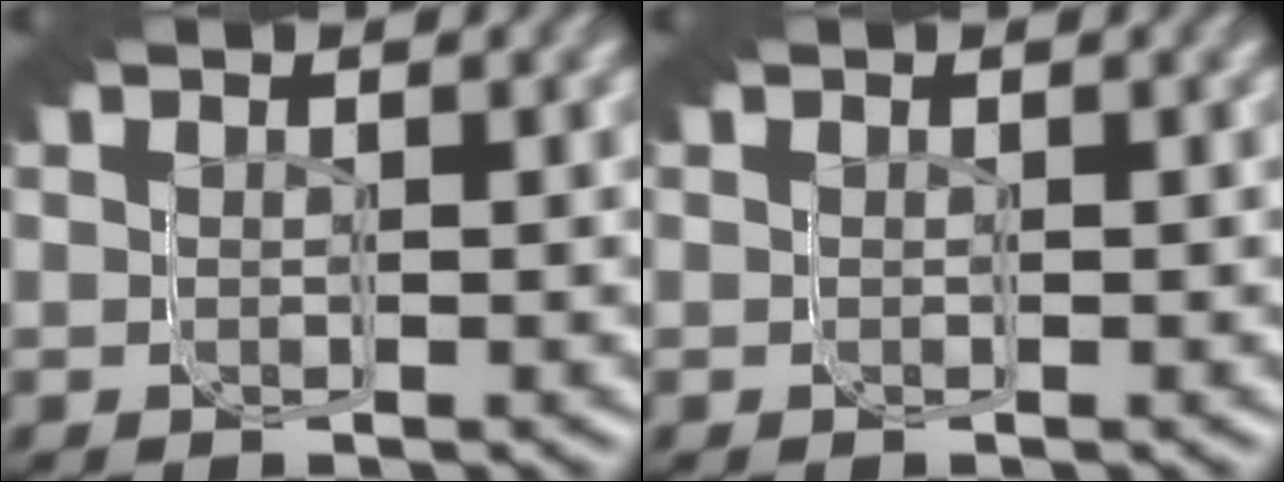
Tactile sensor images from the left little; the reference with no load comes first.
{"total": 0.0}